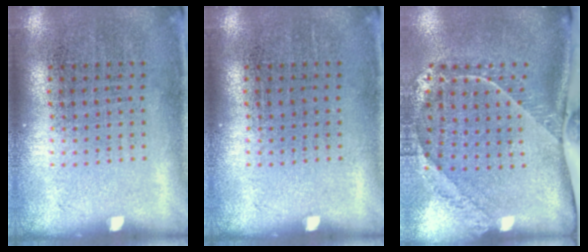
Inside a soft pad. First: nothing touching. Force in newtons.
{"total": 0.0}
{"total": 2.4, "press": 1.7, "slide": 1.7}